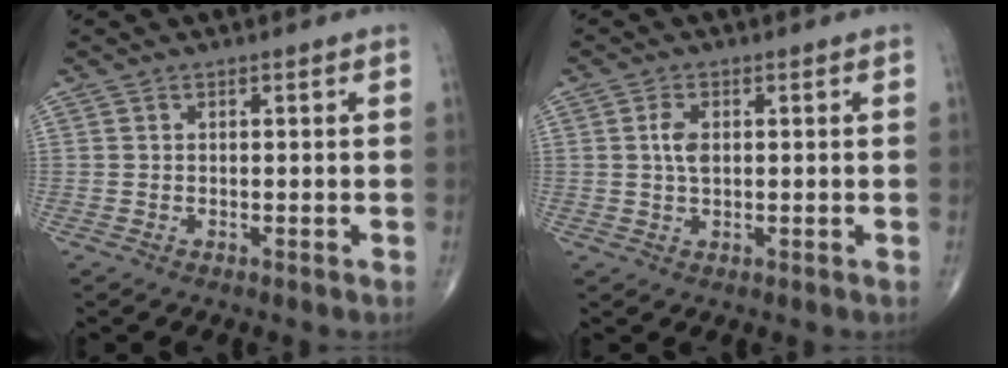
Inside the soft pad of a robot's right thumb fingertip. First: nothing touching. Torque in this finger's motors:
{"motor_torque": [0.70, 0.42, 0.48, -0.02, 0.05]}